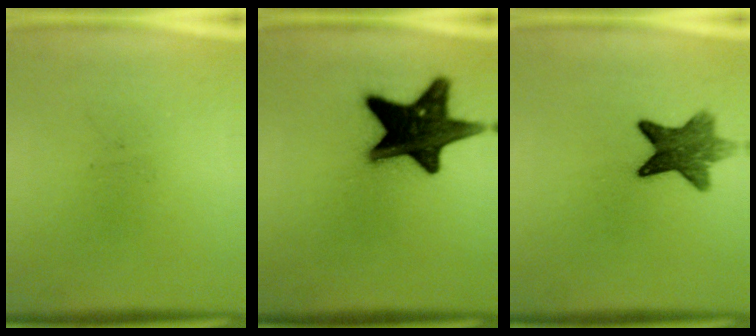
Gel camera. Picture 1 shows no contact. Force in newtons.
{"total": 18.8}
{"total": 8.5}